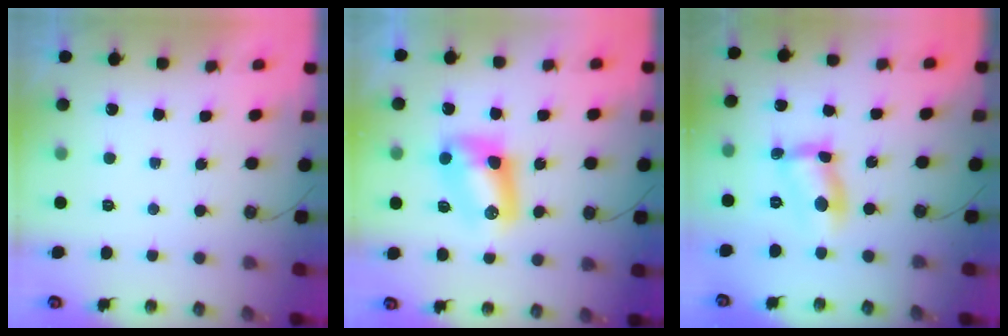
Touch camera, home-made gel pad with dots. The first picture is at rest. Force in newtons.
{"total": 9.2, "press": 9.2, "slide": 0.7}
{"total": 7.3, "press": 7.3, "slide": 0.3}